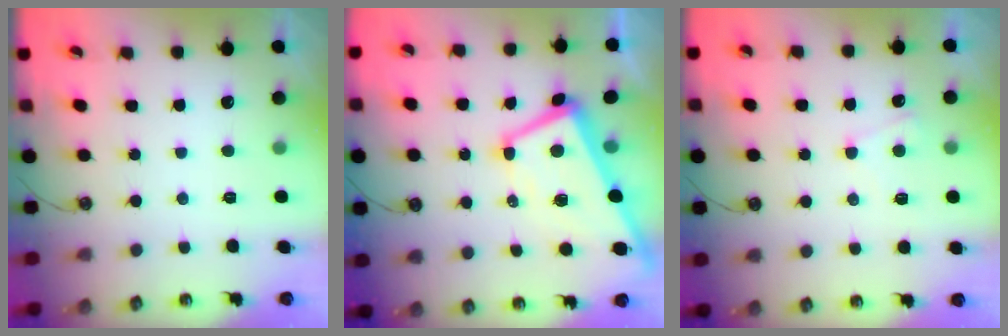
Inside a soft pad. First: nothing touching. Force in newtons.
{"total": 6.3, "press": 6.2, "slide": 1.2}
{"total": 2.2, "press": 2.1, "slide": 0.6}